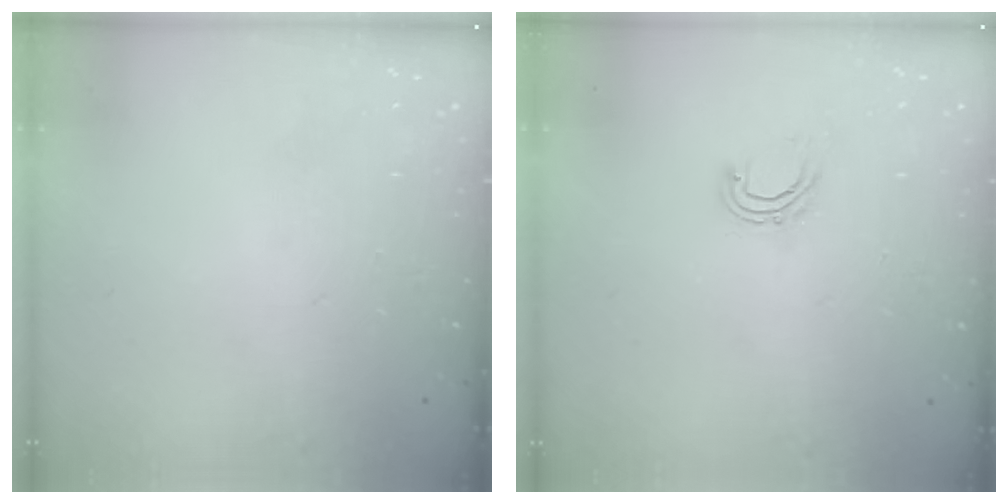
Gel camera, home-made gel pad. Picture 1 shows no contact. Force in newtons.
{"total": 5.0, "press": 4.9, "slide": 1.0}